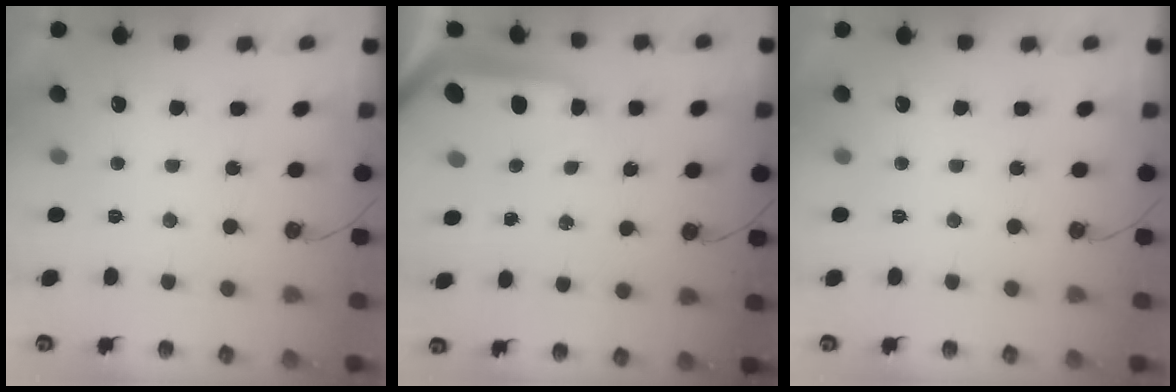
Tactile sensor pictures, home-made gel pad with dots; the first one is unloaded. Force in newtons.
{"total": 9.1, "press": 9.1, "slide": 0.9}
{"total": 0.0}